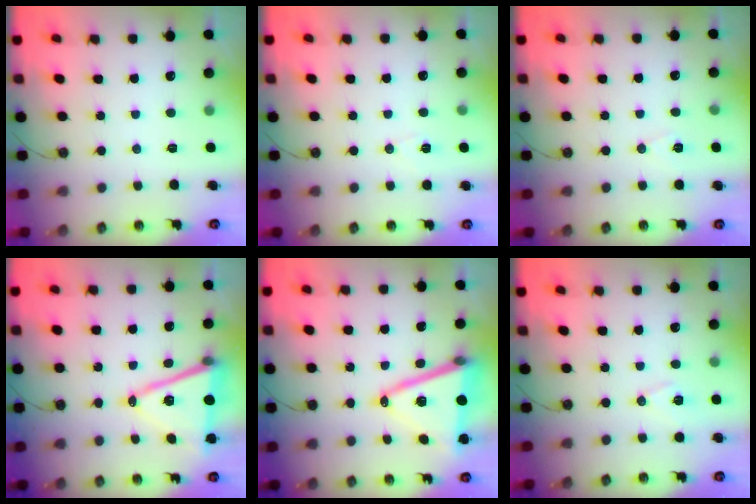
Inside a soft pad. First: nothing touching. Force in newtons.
{"total": 5.3, "press": 4.8, "slide": 2.3}
{"total": 6.9, "press": 5.2, "slide": 4.6}
{"total": 14.3, "press": 13.8, "slide": 3.8}
{"total": 17.6, "press": 17.2, "slide": 3.8}
{"total": 7.5, "press": 6.7, "slide": 3.6}